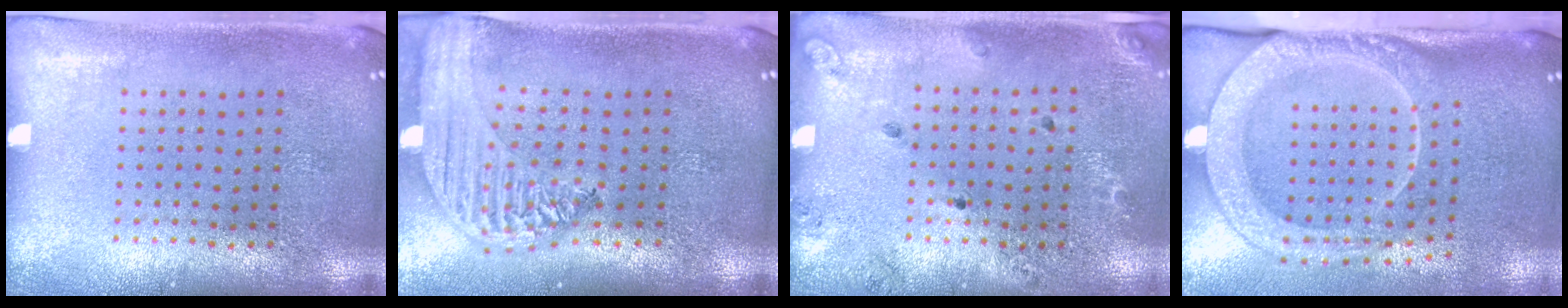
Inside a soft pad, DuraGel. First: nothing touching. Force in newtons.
{"total": 2.4, "press": 2.1, "slide": 1.2}
{"total": 1.2, "press": 1.1, "slide": 0.5}
{"total": 2.5, "press": 2.0, "slide": 1.6}